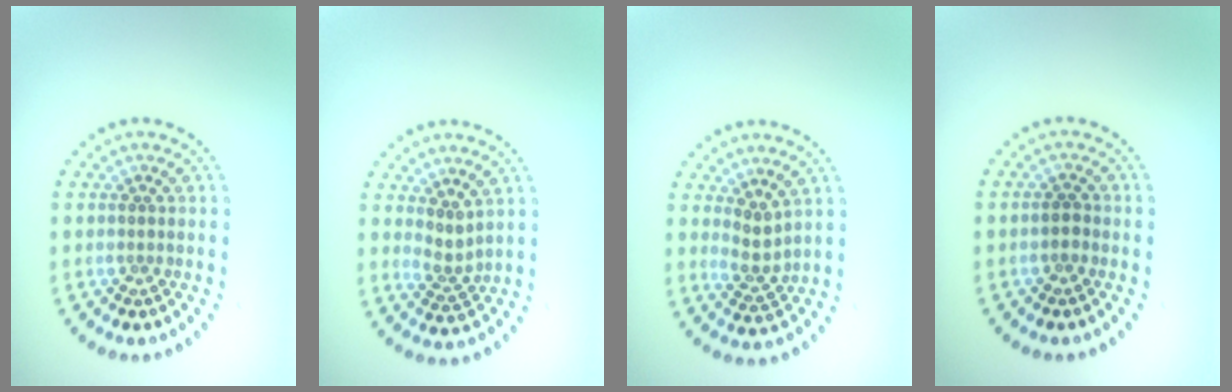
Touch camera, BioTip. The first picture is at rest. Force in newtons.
{"total": 1.8, "press": 1.3, "slide": 1.3}
{"total": 2.0, "press": 1.6, "slide": 1.3}
{"total": 1.2, "press": 1.2, "slide": 0.3}